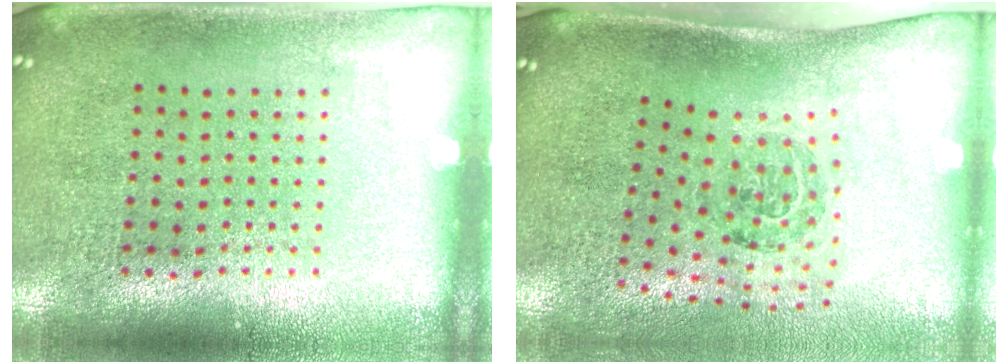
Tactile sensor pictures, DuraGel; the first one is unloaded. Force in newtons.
{"total": 1.8, "press": 1.3, "slide": 1.3}